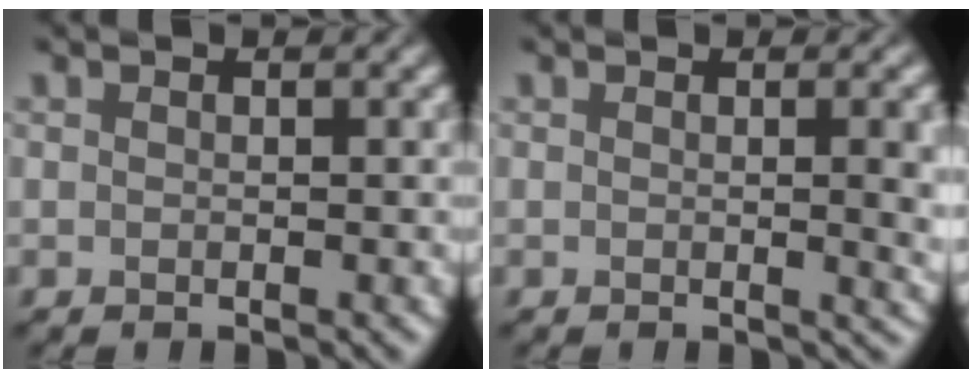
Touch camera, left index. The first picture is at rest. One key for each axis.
{"total": 4.1, "fx": 0.1, "fy": 1.3, "fz": 3.9, "tx": -0.037, "ty": 0.000, "tz": 0.002}